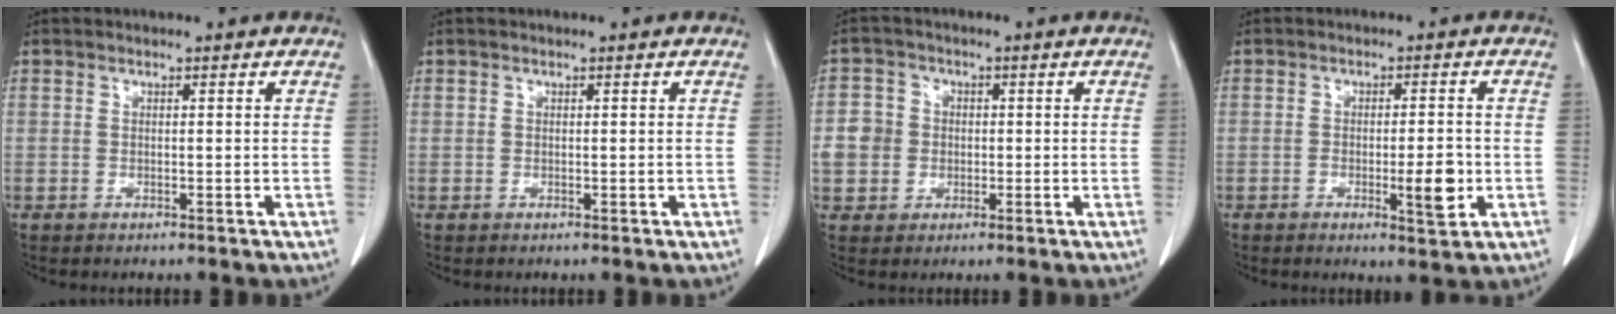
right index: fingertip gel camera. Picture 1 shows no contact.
{"total": 0.0}
{"total": 5.1, "force": [-0.3, 4.9, 1.5], "torque": [-0.035, 0.018, -0.002]}
{"total": 5.0, "force": [-1.3, 1.0, 4.7], "torque": [-0.070, -0.004, -0.015]}